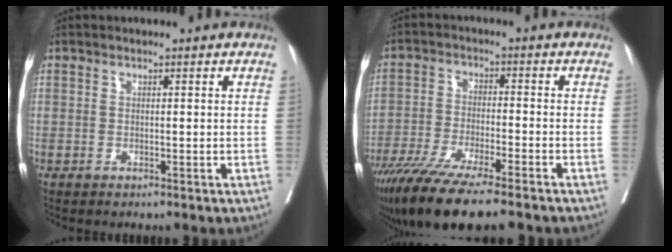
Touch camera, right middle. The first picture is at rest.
{"total": 14.3, "force": [-11.1, 1.2, 9.0], "torque": [-0.157, -0.040, -0.184]}